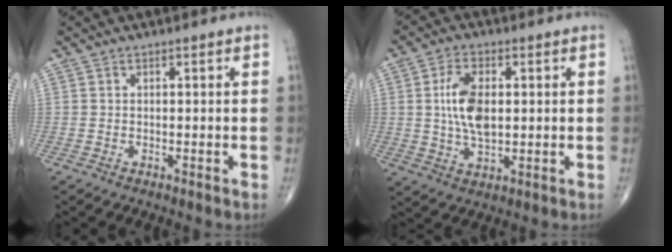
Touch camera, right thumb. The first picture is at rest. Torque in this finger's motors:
{"motor_torque": [1.48, 1.36, 1.14, 0.05, 0.10]}